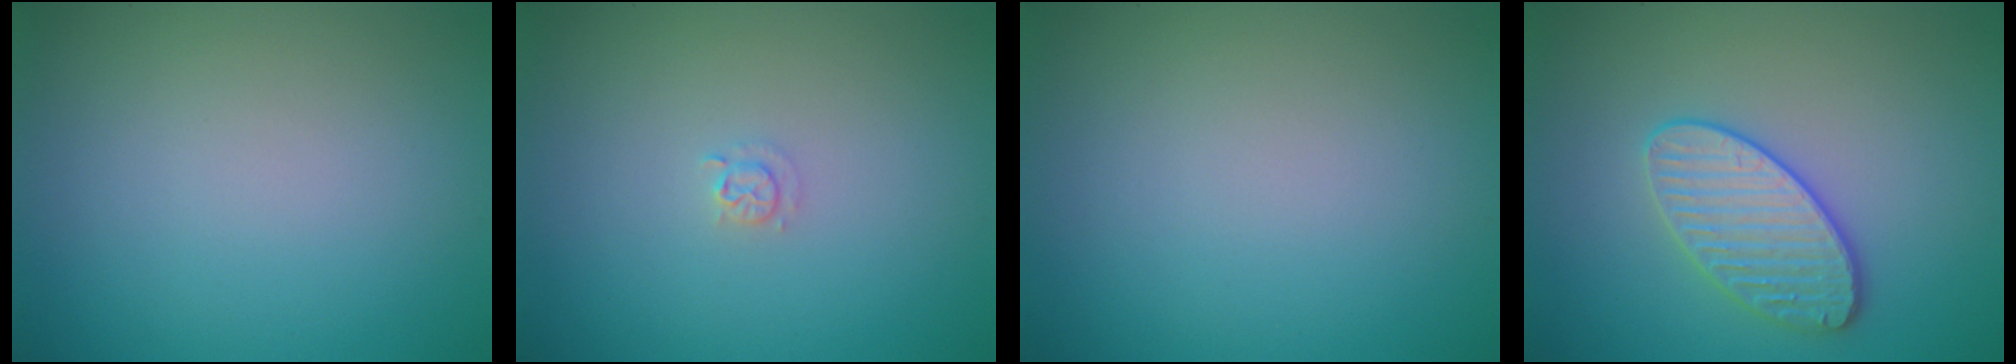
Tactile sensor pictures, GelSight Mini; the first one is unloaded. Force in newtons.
{"total": 0.9, "press": 0.9, "slide": 0.1}
{"total": 0.0}
{"total": 3.5, "press": 3.4, "slide": 0.8}